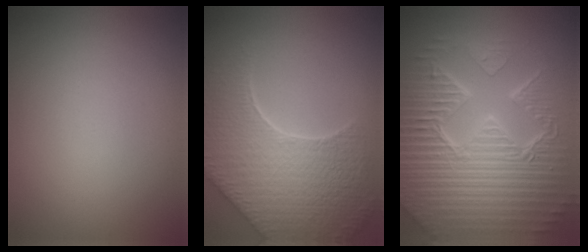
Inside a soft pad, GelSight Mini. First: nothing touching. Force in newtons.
{"total": 9.0, "press": 6.4, "slide": 6.3}
{"total": 10.7, "press": 7.0, "slide": 8.1}